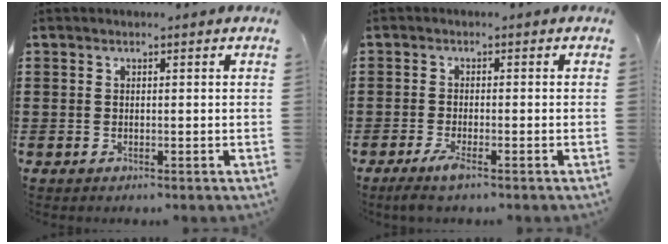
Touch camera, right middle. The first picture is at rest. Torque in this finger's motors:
{"motor_torque": [0.64, -0.08, 0.15, 0.04]}